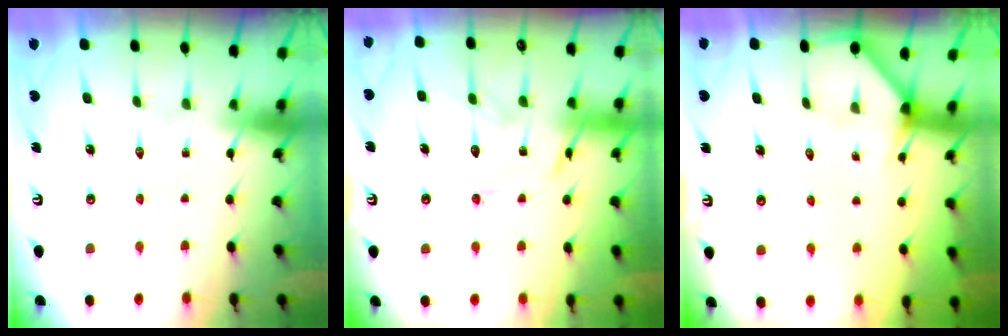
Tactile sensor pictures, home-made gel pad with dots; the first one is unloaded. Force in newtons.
{"total": 14.5, "press": 14.4, "slide": 1.4}
{"total": 2.2, "press": 2.2, "slide": 0.2}